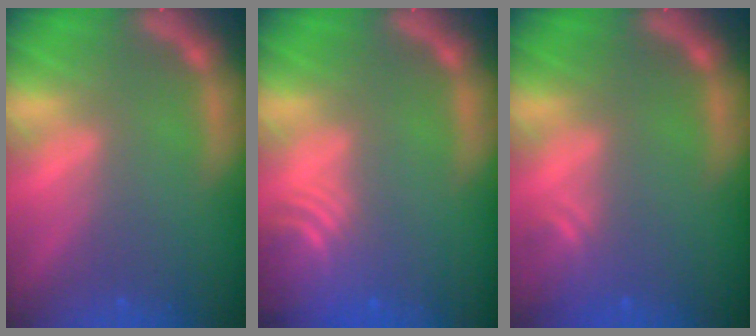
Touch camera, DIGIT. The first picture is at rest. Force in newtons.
{"total": 5.5}
{"total": 1.9}